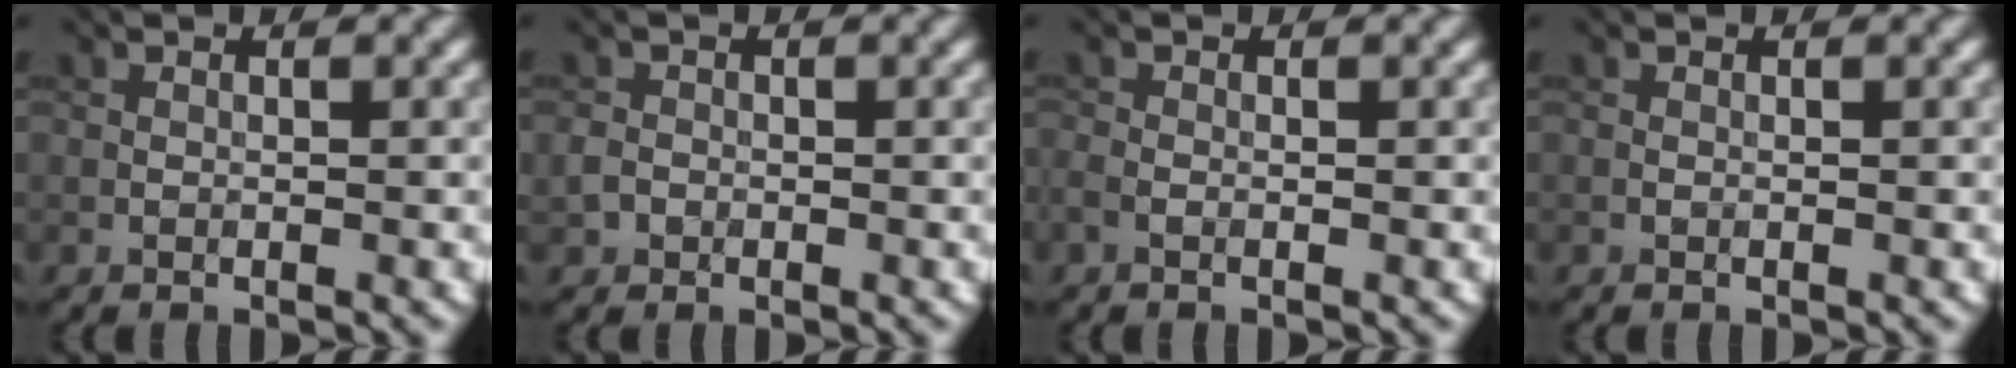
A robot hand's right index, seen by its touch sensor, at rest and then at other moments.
{"total": 1.2, "force": [-0.4, 1.1, 0.1], "torque": [-0.001, -0.002, -0.011]}
{"total": 0.6, "force": [-0.4, 0.3, 0.4], "torque": [-0.011, -0.003, -0.009]}
{"total": 0.0}